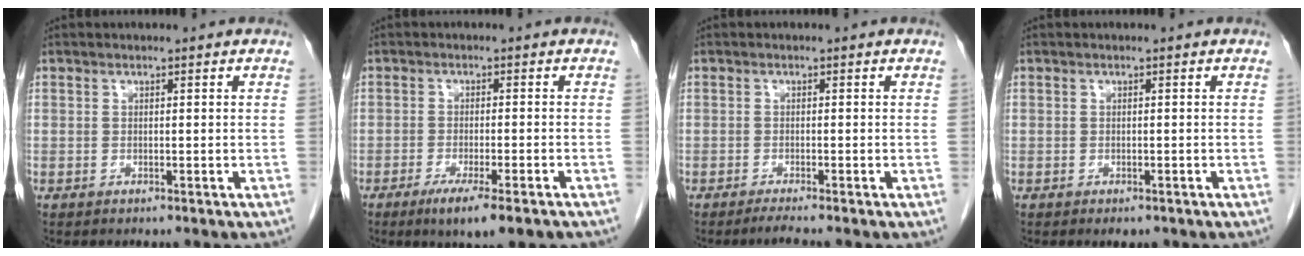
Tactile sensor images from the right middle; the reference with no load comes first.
{"total": 7.8, "force": [-5.2, 0.7, 5.8], "torque": [-0.080, -0.017, -0.072]}
{"total": 1.8, "force": [-1.5, -0.5, 0.8], "torque": [-0.021, -0.004, -0.029]}
{"total": 1.7, "force": [-1.1, 0.9, 0.9], "torque": [-0.008, 0.000, -0.007]}